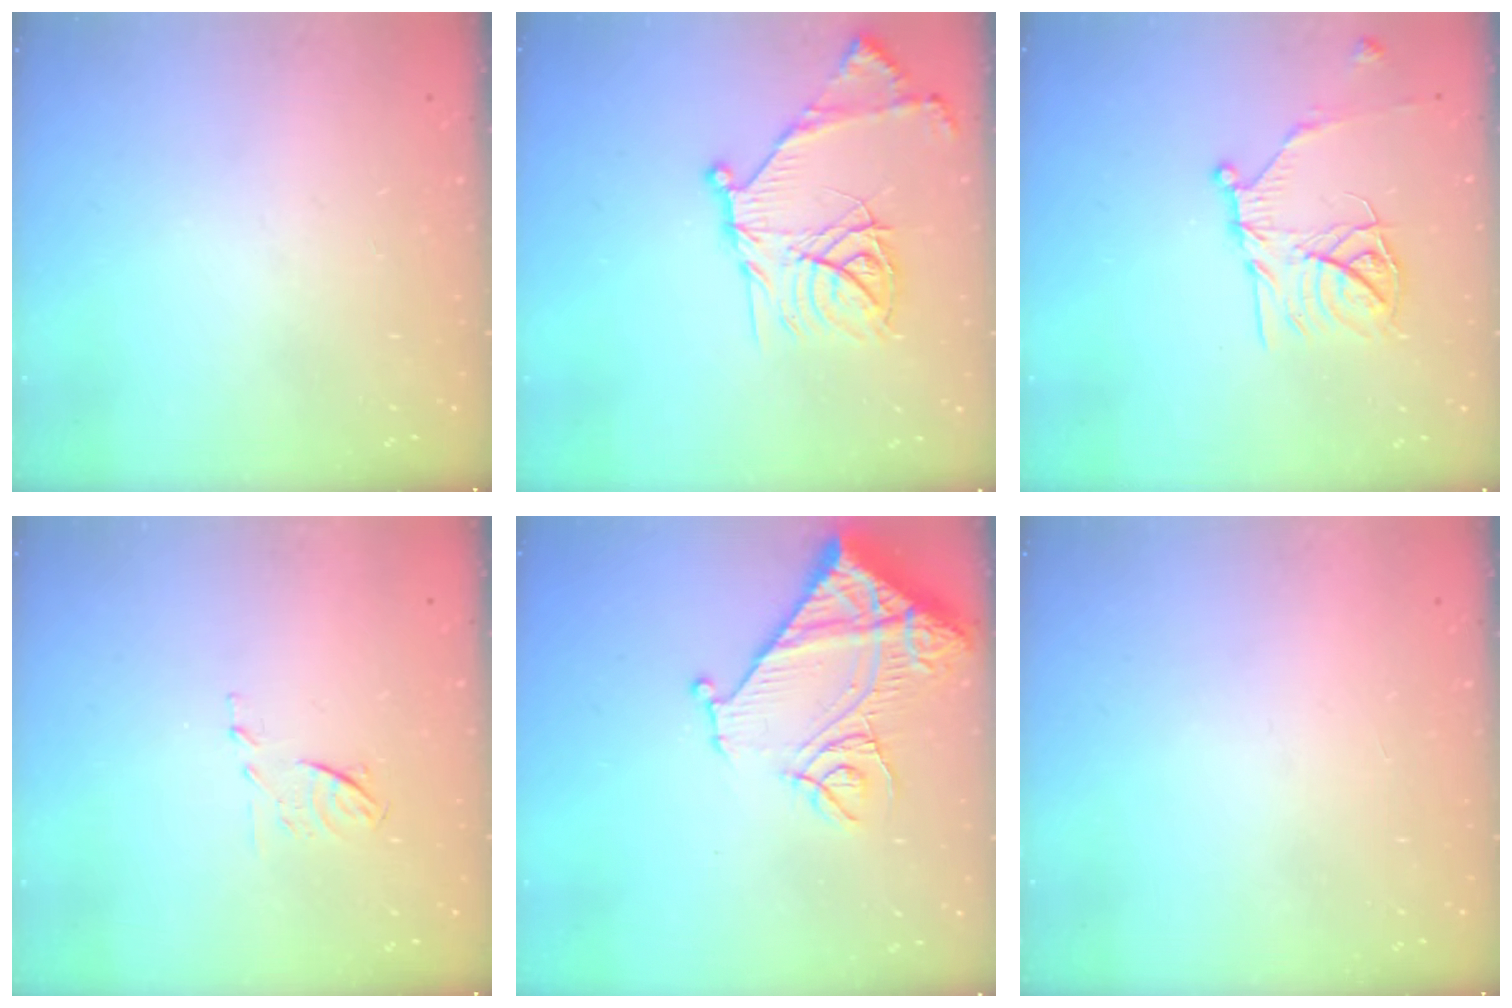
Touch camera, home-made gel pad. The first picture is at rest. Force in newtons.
{"total": 19.2, "press": 19.1, "slide": 1.7}
{"total": 15.9, "press": 15.9, "slide": 1.5}
{"total": 4.8, "press": 4.7, "slide": 0.9}
{"total": 16.9, "press": 16.9, "slide": 1.6}
{"total": 1.5, "press": 1.5, "slide": 0.1}